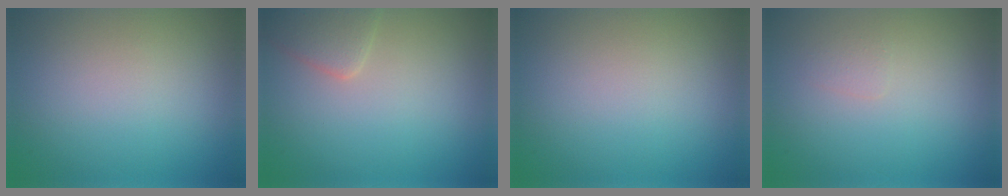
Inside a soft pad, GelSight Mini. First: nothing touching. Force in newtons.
{"total": 2.4, "press": 2.4, "slide": 0.1}
{"total": 0.0}
{"total": 0.7, "press": 0.7, "slide": 0.1}